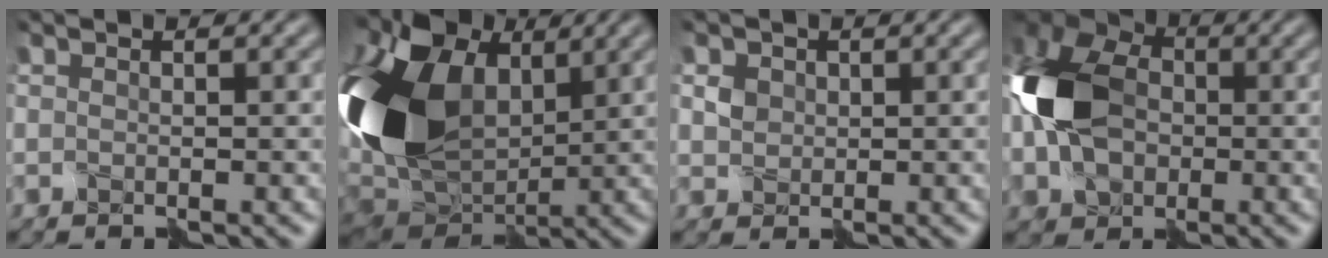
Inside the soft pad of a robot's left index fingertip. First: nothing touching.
{"total": 16.3, "force": [3.5, 10.3, 12.1], "torque": [-0.283, 0.023, 0.054]}
{"total": 2.4, "force": [1.4, 1.8, 0.8], "torque": [-0.037, -0.001, 0.030]}
{"total": 9.8, "force": [-0.9, 6.8, 7.0], "torque": [-0.160, 0.014, -0.026]}